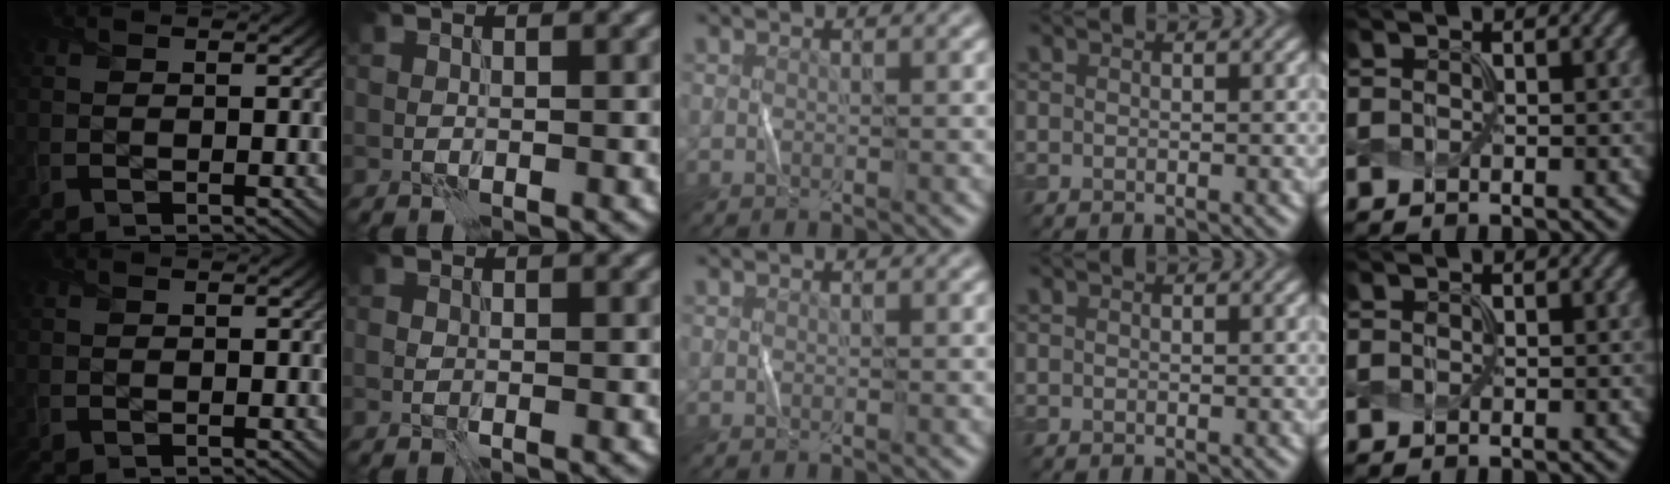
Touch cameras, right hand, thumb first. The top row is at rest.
{"index": {"total": 0.7, "force": [-0.2, 0.4, 0.5], "torque": [-0.010, -0.002, -0.004]}, "little": {"total": 0.9, "force": [-0.4, -0.3, -0.8], "torque": [0.012, 0.004, 0.002]}}